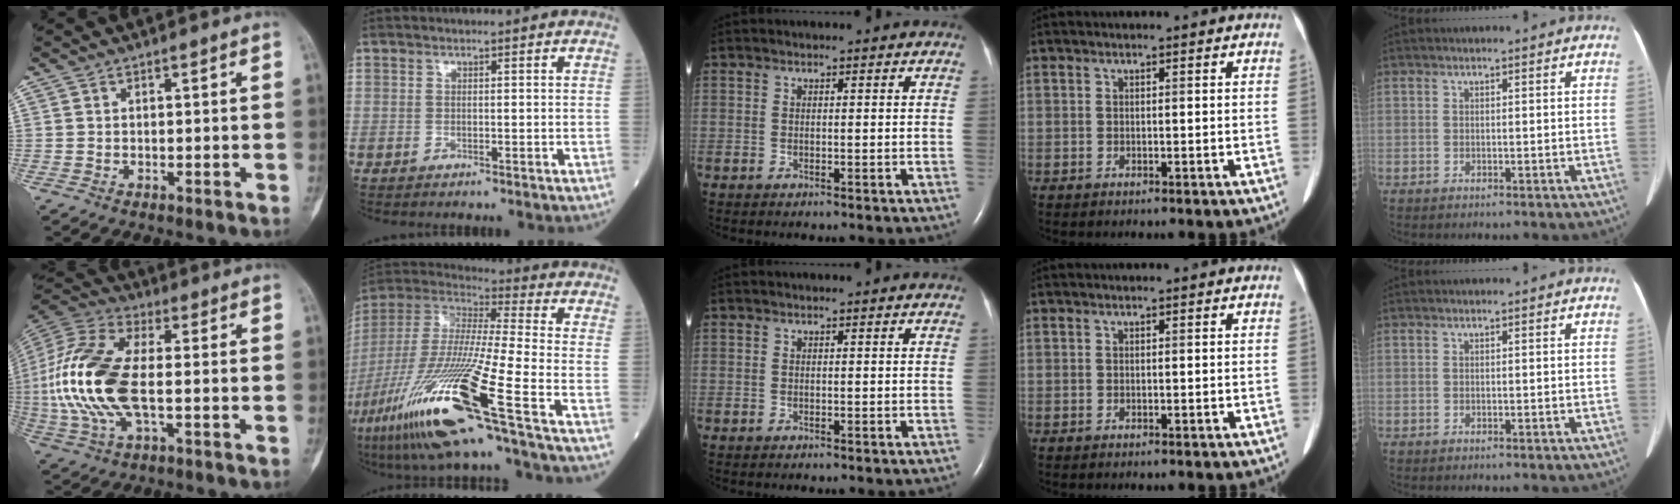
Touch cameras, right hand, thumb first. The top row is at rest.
{"thumb": {"total": 19.6, "force": [-1.7, 9.0, 17.3], "torque": [-0.391, 0.014, -0.029]}, "index": {"total": 25.0, "force": [-13.8, -0.3, 20.9], "torque": [-0.454, -0.069, -0.266]}}